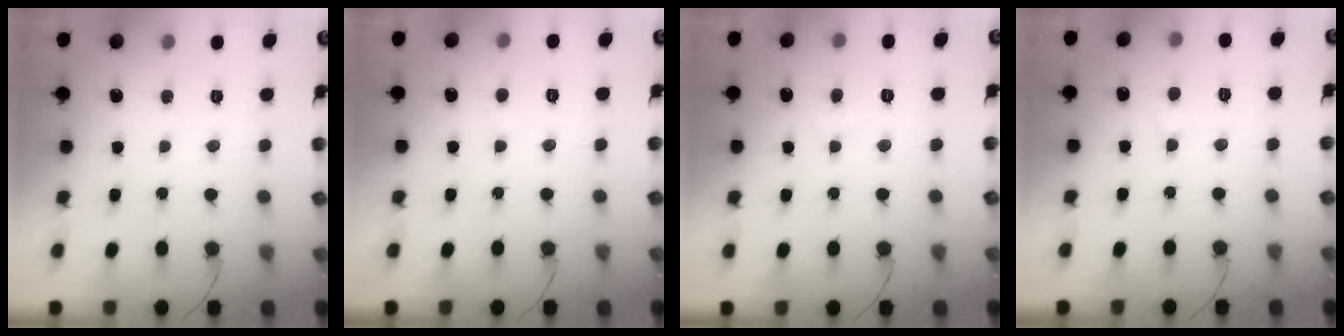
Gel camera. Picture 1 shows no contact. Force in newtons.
{"total": 2.4, "press": 2.4, "slide": 0.4}
{"total": 2.0, "press": 1.9, "slide": 0.4}
{"total": 2.8, "press": 2.8, "slide": 0.3}